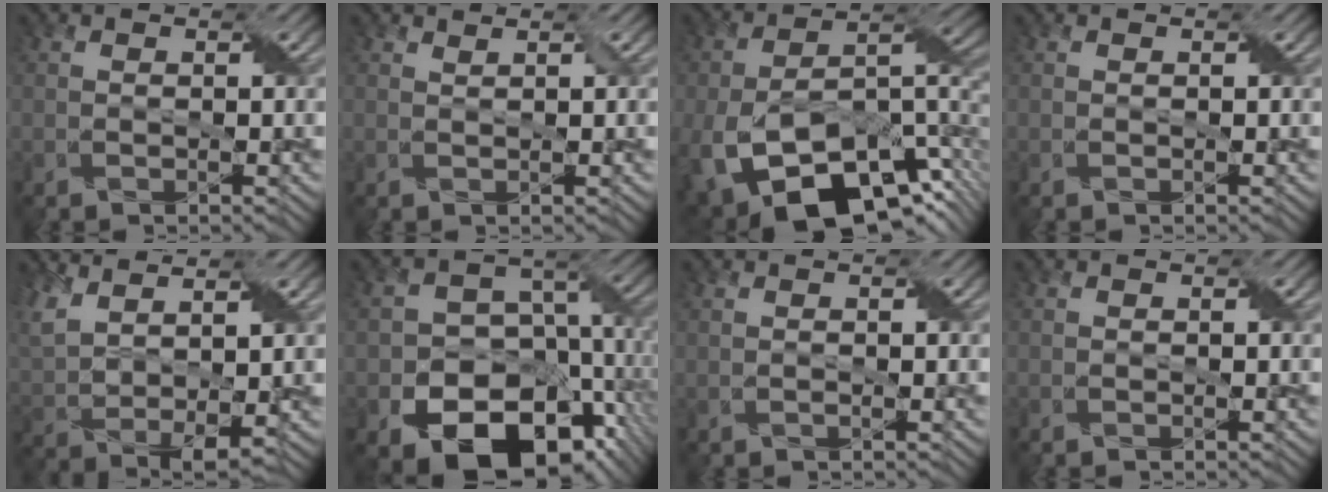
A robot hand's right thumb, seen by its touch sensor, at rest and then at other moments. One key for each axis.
{"total": 0.8, "fx": 0.8, "fy": 0.1, "fz": 0.0, "tx": -0.002, "ty": 0.000, "tz": 0.016}
{"total": 17.2, "fx": -8.3, "fy": 9.4, "fz": 11.8, "tx": -0.242, "ty": -0.038, "tz": -0.130}
{"total": 0.0}
{"total": 8.7, "fx": 4.4, "fy": 3.2, "fz": 6.8, "tx": -0.165, "ty": -0.010, "tz": 0.099}
{"total": 18.5, "fx": -7.7, "fy": 13.1, "fz": 10.4, "tx": -0.151, "ty": -0.036, "tz": -0.097}
{"total": 0.0}
{"total": 0.0}